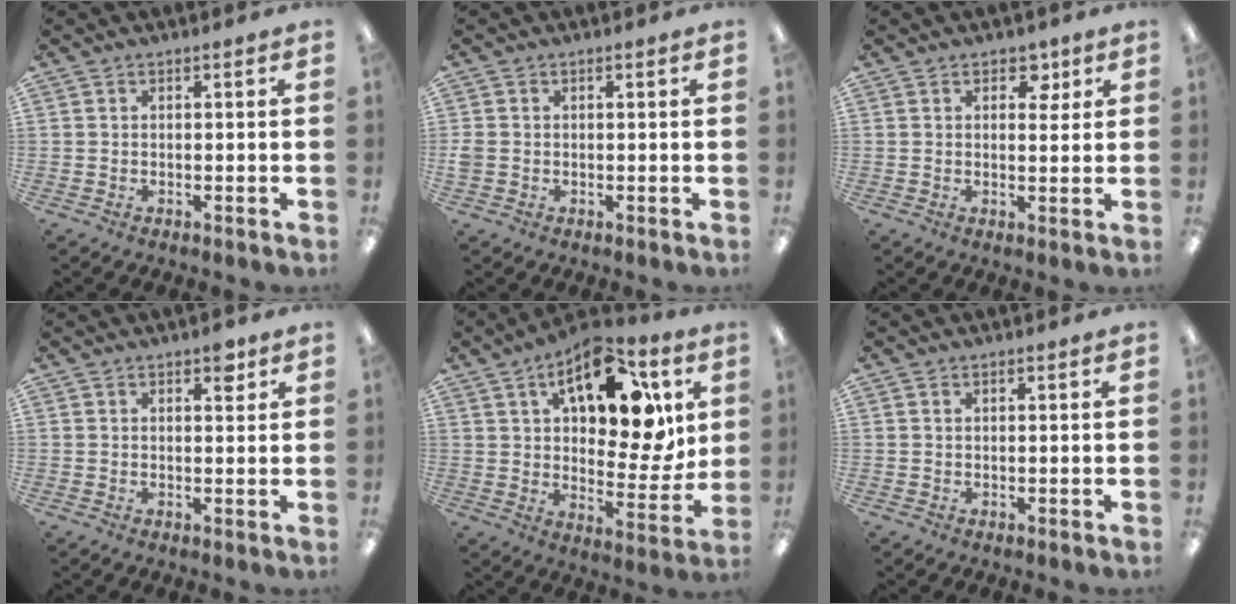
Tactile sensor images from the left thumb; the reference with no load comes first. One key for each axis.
{"total": 1.8, "fx": -0.4, "fy": 1.5, "fz": 1.0, "tx": -0.017, "ty": 0.004, "tz": -0.007}
{"total": 4.9, "fx": 2.6, "fy": 2.7, "fz": 3.2, "tx": -0.021, "ty": -0.012, "tz": 0.035}
{"total": 3.5, "fx": 2.2, "fy": 1.8, "fz": 2.2, "tx": -0.007, "ty": -0.011, "tz": 0.029}
{"total": 20.5, "fx": 9.6, "fy": 9.9, "fz": 15.2, "tx": -0.203, "ty": -0.037, "tz": 0.153}
{"total": 0.5, "fx": 0.3, "fy": 0.2, "fz": 0.4, "tx": -0.008, "ty": 0.002, "tz": 0.005}